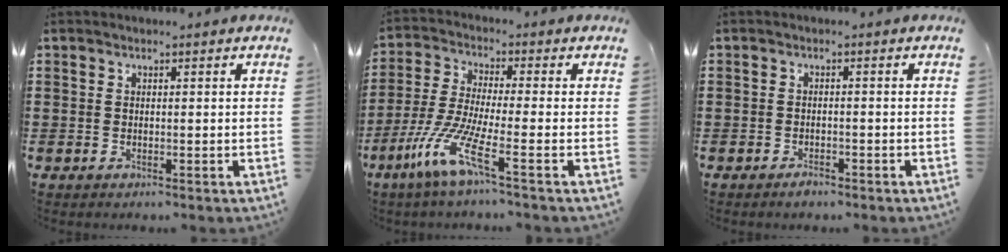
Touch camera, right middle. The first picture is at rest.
{"total": 8.7, "force": [-4.5, 1.1, 7.4], "torque": [-0.184, -0.018, -0.095]}
{"total": 1.3, "force": [-1.2, 0.5, 0.4], "torque": [-0.010, -0.001, -0.024]}